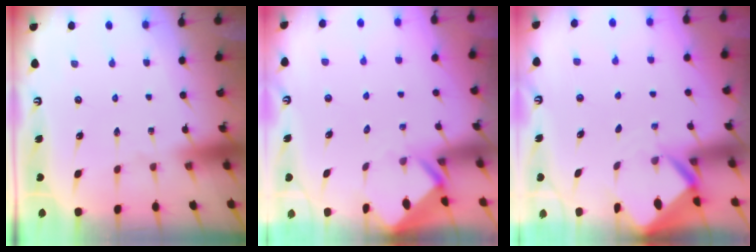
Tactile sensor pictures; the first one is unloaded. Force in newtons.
{"total": 2.4, "press": 2.4, "slide": 0.1}
{"total": 3.2, "press": 3.2, "slide": 0.2}